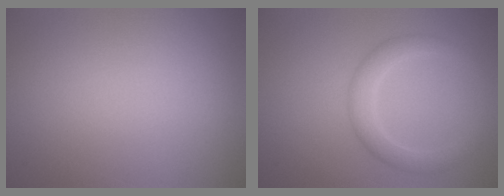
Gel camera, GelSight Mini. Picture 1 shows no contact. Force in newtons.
{"total": 2.7, "press": 2.7, "slide": 0.1}